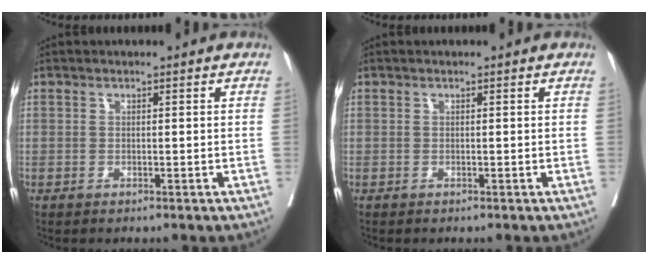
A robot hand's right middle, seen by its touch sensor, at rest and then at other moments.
{"total": 0.0}